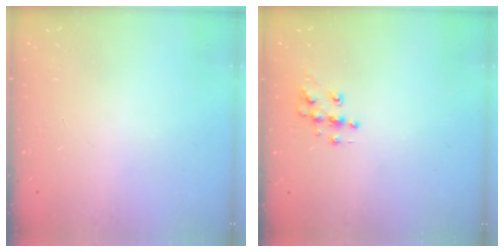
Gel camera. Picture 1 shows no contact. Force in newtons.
{"total": 7.3, "press": 7.3, "slide": 0.2}